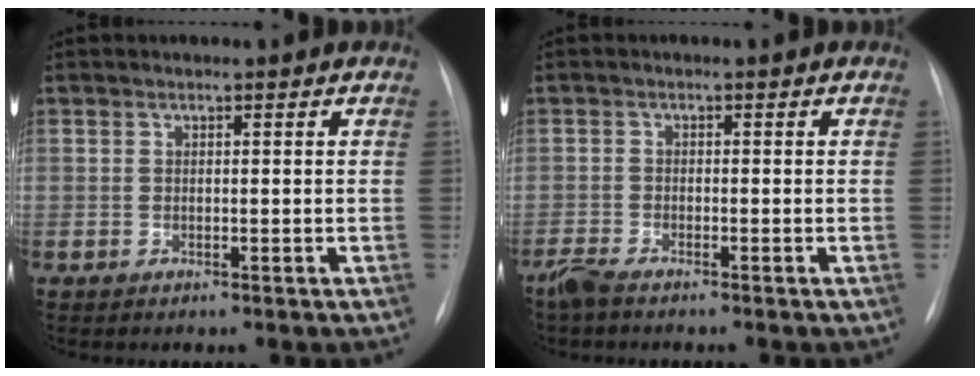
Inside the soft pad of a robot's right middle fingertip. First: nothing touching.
{"total": 2.5, "force": [-2.2, 0.3, 1.2], "torque": [-0.033, -0.007, -0.044]}